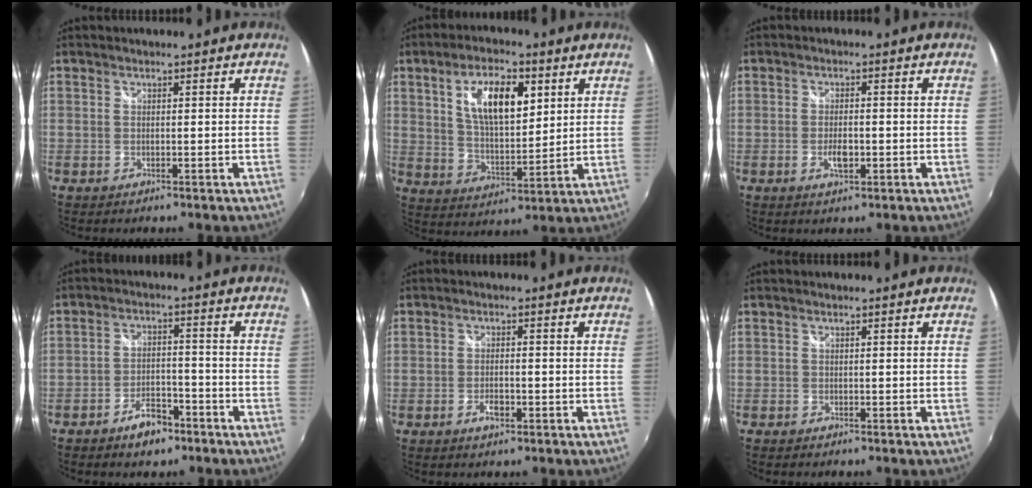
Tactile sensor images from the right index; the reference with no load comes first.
{"total": 12.7, "force": [4.8, 5.5, 10.3], "torque": [-0.181, 0.012, 0.089]}
{"total": 3.6, "force": [-1.2, 1.7, 2.9], "torque": [-0.057, -0.004, -0.020]}
{"total": 6.6, "force": [-4.8, 3.1, 3.4], "torque": [-0.072, 0.008, -0.073]}
{"total": 2.9, "force": [-1.5, 1.3, 2.1], "torque": [-0.044, -0.003, -0.028]}
{"total": 1.0, "force": [-0.9, 0.4, 0.1], "torque": [-0.007, -0.005, -0.018]}